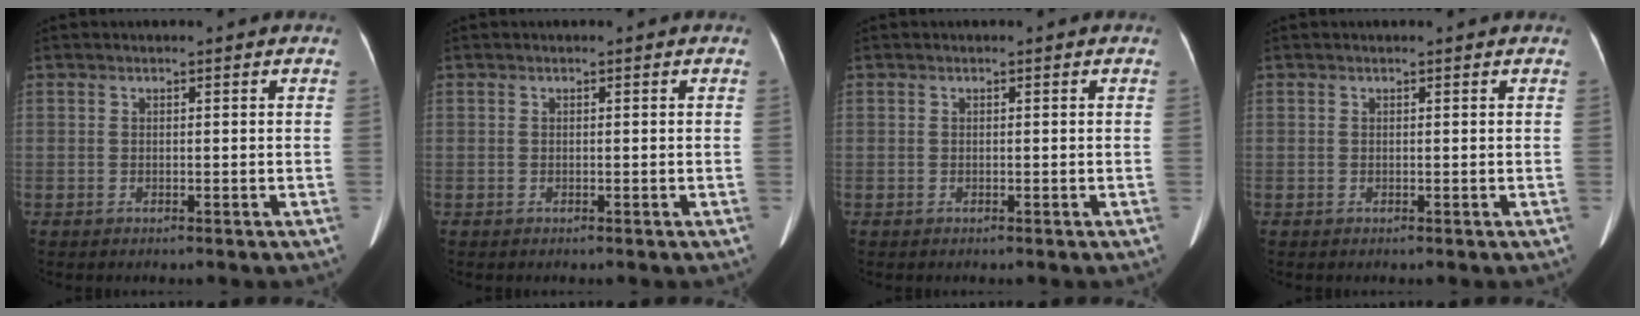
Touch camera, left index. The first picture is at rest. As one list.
[{"total": 0.0}, {"total": 0.0}, {"total": 0.8, "force": [0.7, 0.1, 0.3], "torque": [-0.005, 0.009, 0.009]}]